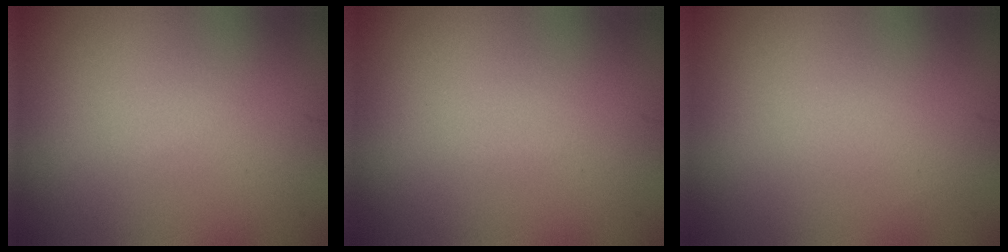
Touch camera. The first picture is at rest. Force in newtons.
{"total": 0.0}
{"total": 0.0}